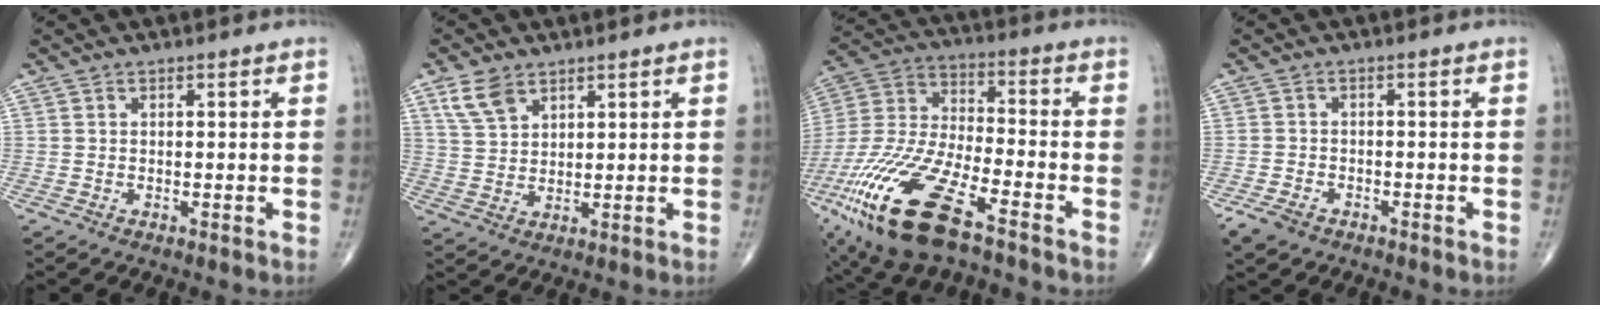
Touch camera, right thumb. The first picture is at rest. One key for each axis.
{"total": 5.8, "fx": 3.7, "fy": 3.4, "fz": 3.0, "tx": -0.050, "ty": -0.014, "tz": 0.079}
{"total": 23.7, "fx": -13.1, "fy": 8.0, "fz": 18.1, "tx": -0.435, "ty": 0.010, "tz": -0.246}
{"total": 4.2, "fx": -2.8, "fy": 2.5, "fz": 1.9, "tx": -0.044, "ty": 0.004, "tz": -0.048}